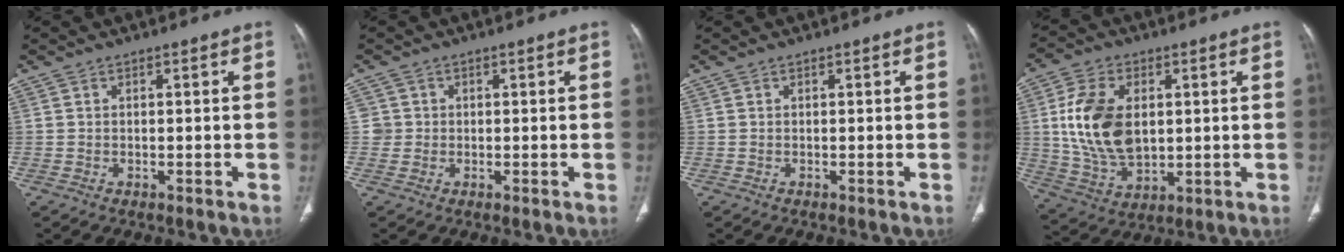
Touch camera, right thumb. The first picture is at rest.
{"total": 2.2, "force": [0.1, 2.2, -0.1], "torque": [0.017, 0.007, 0.001]}
{"total": 0.0}
{"total": 15.3, "force": [2.2, 9.7, 11.7], "torque": [-0.213, -0.010, 0.050]}